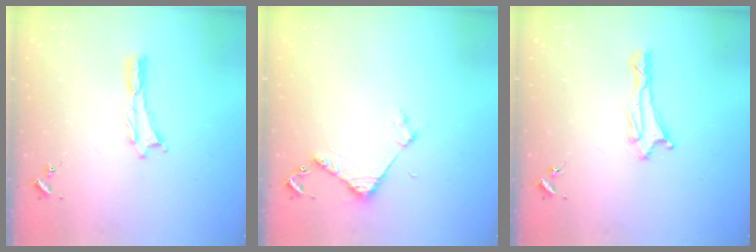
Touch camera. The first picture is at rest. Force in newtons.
{"total": 3.8, "press": 3.8, "slide": 0.3}
{"total": 1.3, "press": 1.3, "slide": 0.1}